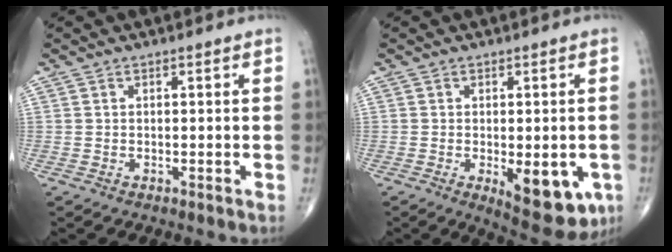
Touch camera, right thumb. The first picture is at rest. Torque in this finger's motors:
{"motor_torque": [1.40, 1.22, 0.46, -0.62, 0.19]}